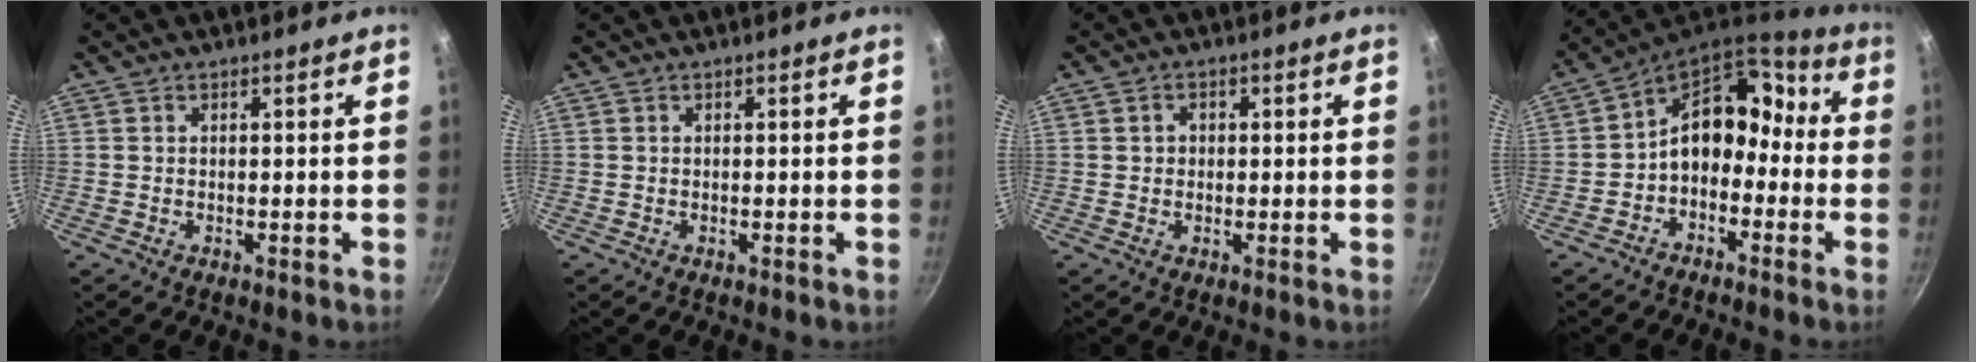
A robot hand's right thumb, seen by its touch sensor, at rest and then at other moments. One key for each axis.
{"total": 0.0}
{"total": 2.0, "fx": 0.2, "fy": 1.7, "fz": 0.9, "tx": -0.006, "ty": 0.004, "tz": 0.002}
{"total": 12.7, "fx": -2.3, "fy": 9.6, "fz": 8.1, "tx": -0.088, "ty": 0.072, "tz": -0.055}